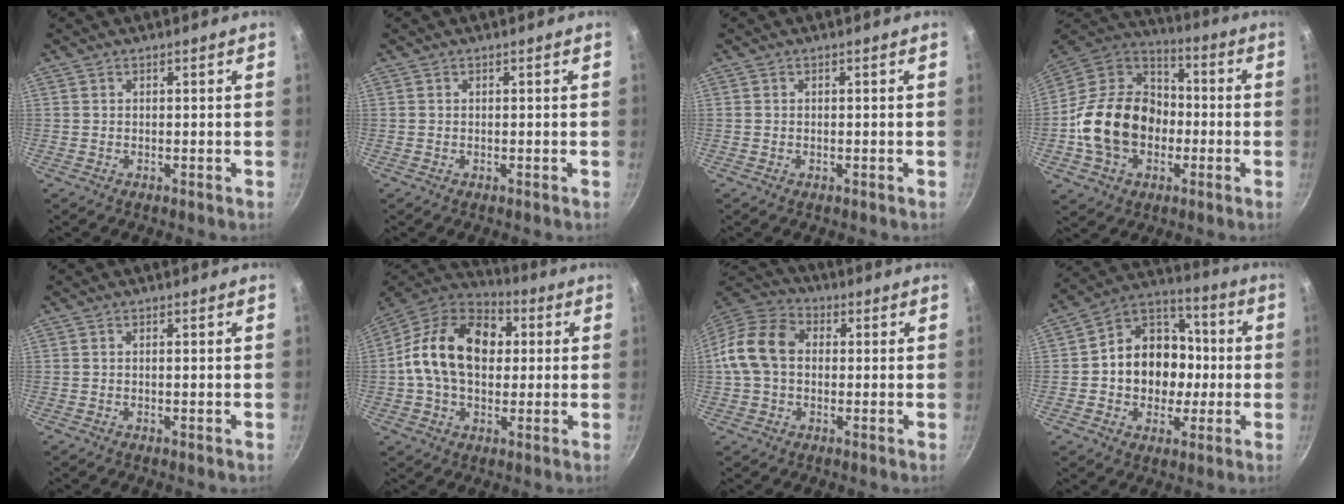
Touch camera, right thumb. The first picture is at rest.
{"total": 0.0}
{"total": 0.0}
{"total": 20.5, "force": [-3.7, 15.7, 12.7], "torque": [-0.194, 0.046, -0.072]}
{"total": 0.6, "force": [-0.1, 0.1, 0.6], "torque": [-0.011, 0.000, -0.003]}
{"total": 19.7, "force": [2.2, 13.8, 13.9], "torque": [-0.209, 0.029, 0.019]}
{"total": 12.7, "force": [0.5, 9.6, 8.4], "torque": [-0.137, 0.029, -0.008]}
{"total": 16.3, "force": [-1.0, 13.5, 9.1], "torque": [-0.103, 0.034, -0.030]}